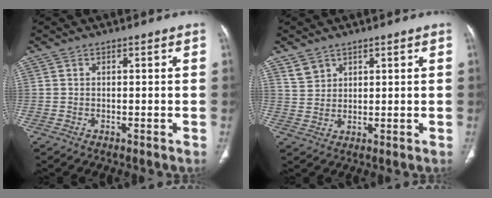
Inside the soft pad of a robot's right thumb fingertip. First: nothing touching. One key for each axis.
{"total": 3.2, "fx": 2.4, "fy": 2.1, "fz": 0.5, "tx": 0.004, "ty": -0.013, "tz": 0.050}